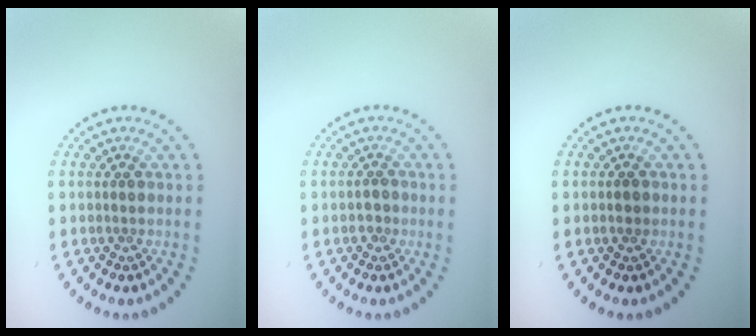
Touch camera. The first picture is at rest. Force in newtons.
{"total": 1.0, "press": 0.9, "slide": 0.4}
{"total": 0.7, "press": 0.6, "slide": 0.2}